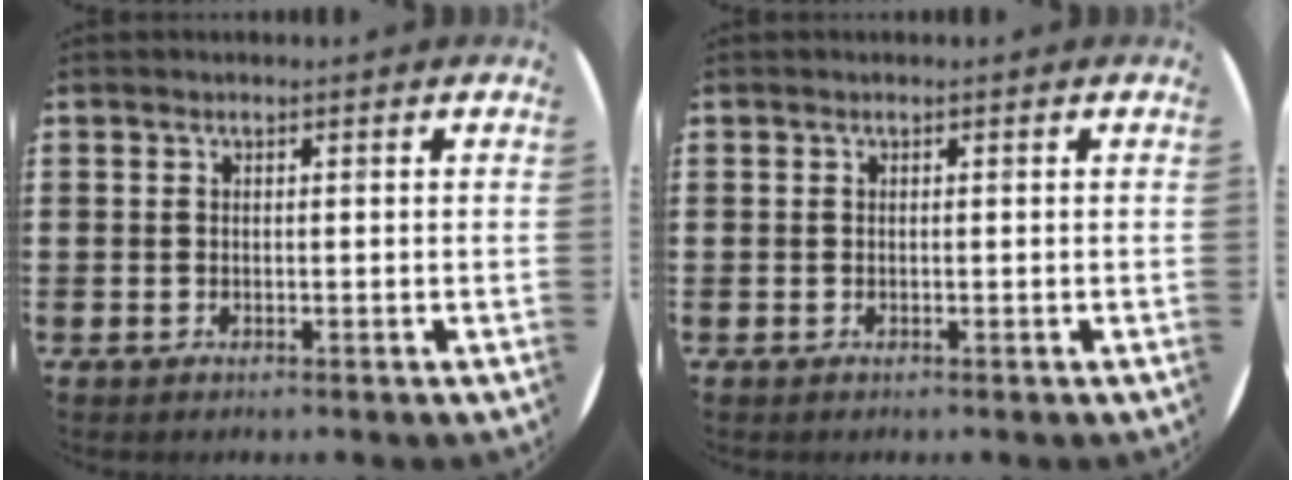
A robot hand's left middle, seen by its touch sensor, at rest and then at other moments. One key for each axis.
{"total": 0.0}